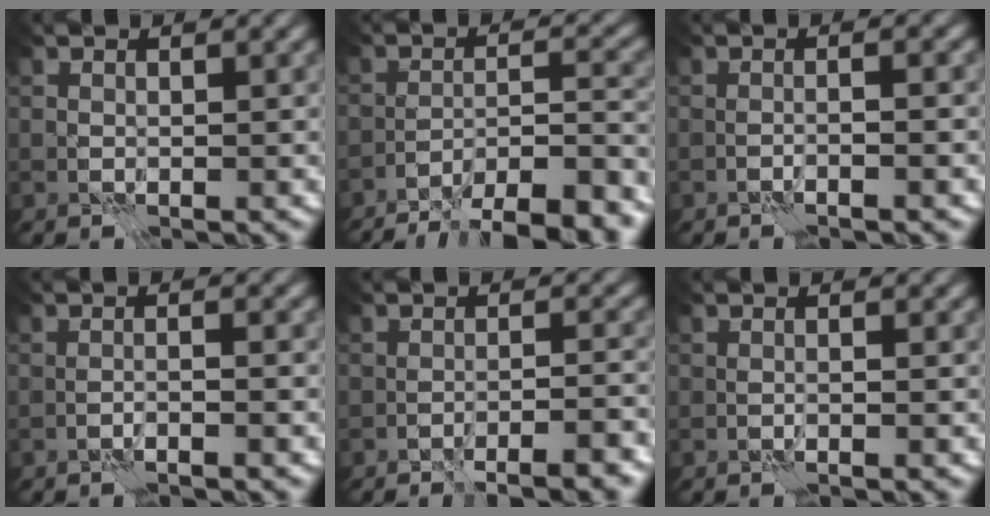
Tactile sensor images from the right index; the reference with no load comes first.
{"total": 12.8, "force": [-11.2, 2.4, 5.8], "torque": [-0.067, 0.002, -0.146]}
{"total": 1.9, "force": [-0.5, 0.2, 1.8], "torque": [0.000, 0.004, -0.026]}
{"total": 1.4, "force": [-1.0, -0.3, 1.0], "torque": [-0.010, 0.009, -0.025]}
{"total": 5.0, "force": [-4.2, 0.4, 2.6], "torque": [-0.027, 0.014, -0.058]}
{"total": 0.5, "force": [-0.2, -0.3, 0.4], "torque": [0.001, -0.008, -0.010]}